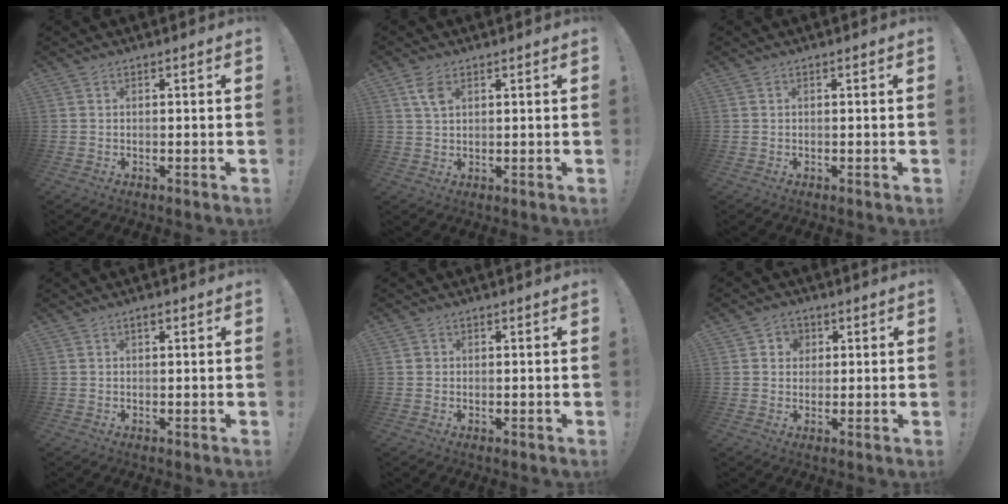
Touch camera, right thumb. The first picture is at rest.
{"total": 4.4, "force": [2.0, 2.2, 3.2], "torque": [-0.058, -0.001, 0.037]}
{"total": 0.0}
{"total": 1.4, "force": [0.8, 0.7, 1.0], "torque": [-0.013, 0.001, 0.011]}
{"total": 1.2, "force": [0.3, 1.2, 0.1], "torque": [-0.001, 0.002, 0.007]}
{"total": 4.0, "force": [1.0, 3.8, 1.0], "torque": [-0.007, -0.004, 0.017]}